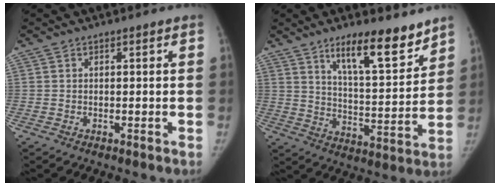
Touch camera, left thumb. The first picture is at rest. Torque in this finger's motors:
{"motor_torque": [0.17, 0.07, 0.99, -0.82, 0.07]}